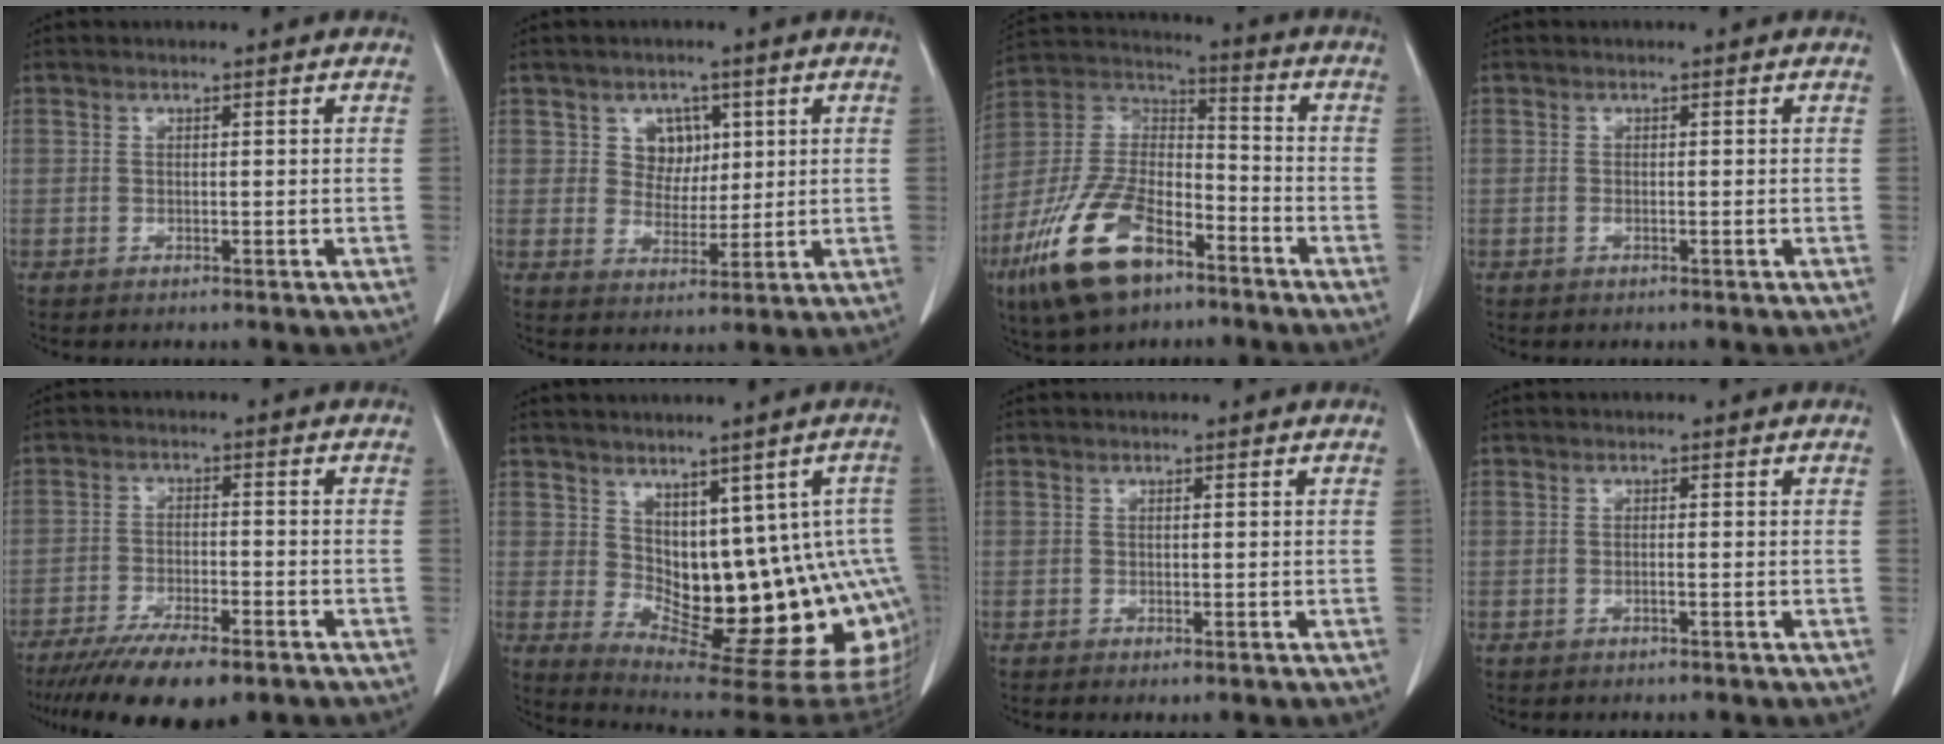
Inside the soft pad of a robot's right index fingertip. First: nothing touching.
{"total": 4.6, "force": [1.8, 4.0, 1.6], "torque": [-0.020, 0.007, 0.034]}
{"total": 17.6, "force": [-10.0, 7.7, 12.3], "torque": [-0.258, -0.002, -0.186]}
{"total": 0.6, "force": [-0.2, 0.1, 0.6], "torque": [-0.011, -0.001, -0.001]}
{"total": 12.2, "force": [-8.9, 2.6, 7.9], "torque": [-0.126, -0.024, -0.140]}
{"total": 16.1, "force": [-1.0, 7.1, 14.4], "torque": [-0.142, 0.012, 0.008]}
{"total": 0.6, "force": [-0.3, 0.1, 0.5], "torque": [-0.009, -0.004, -0.002]}
{"total": 0.6, "force": [-0.2, -0.1, 0.5], "torque": [-0.010, 0.000, -0.002]}